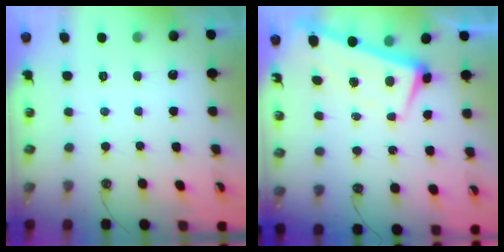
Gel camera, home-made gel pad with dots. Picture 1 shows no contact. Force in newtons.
{"total": 2.3, "press": 1.5, "slide": 1.7}